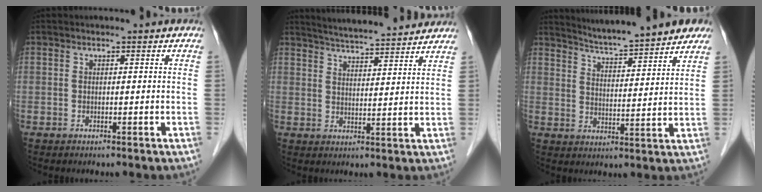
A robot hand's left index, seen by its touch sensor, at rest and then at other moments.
{"total": 14.0, "force": [13.0, 0.7, 5.1], "torque": [-0.086, 0.019, 0.178]}
{"total": 14.4, "force": [13.0, 0.9, 6.1], "torque": [-0.090, 0.005, 0.177]}